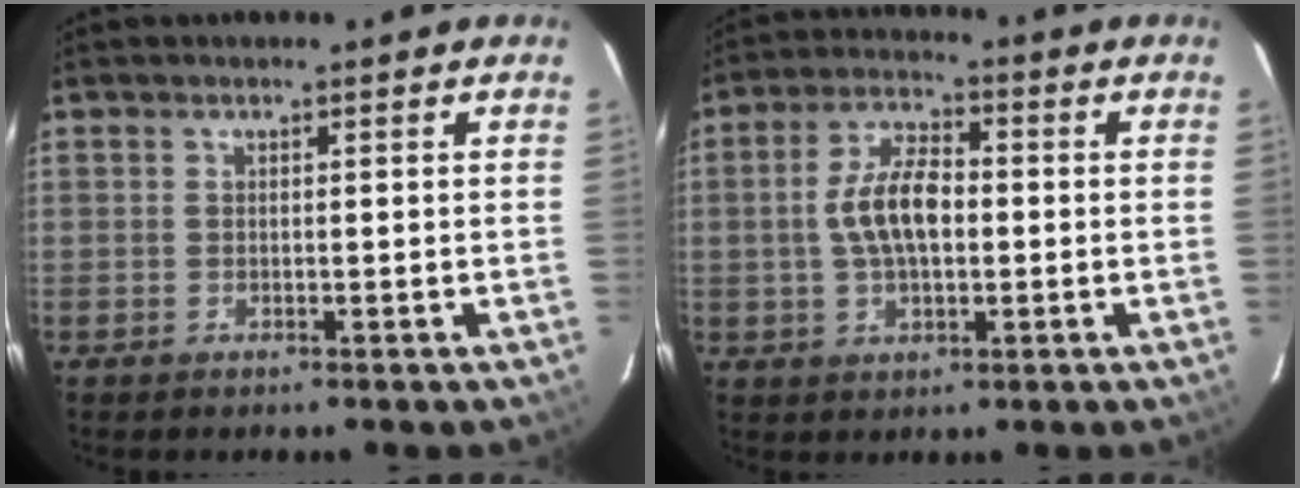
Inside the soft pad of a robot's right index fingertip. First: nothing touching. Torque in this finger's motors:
{"motor_torque": [0.26, -0.03, 0.46, 0.09]}